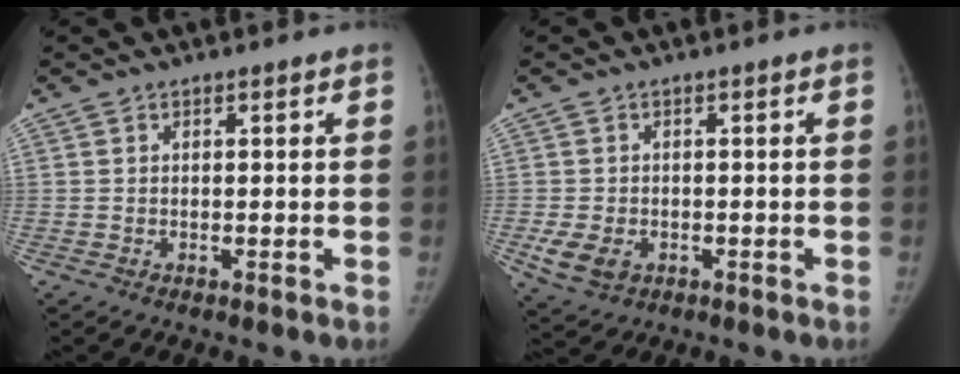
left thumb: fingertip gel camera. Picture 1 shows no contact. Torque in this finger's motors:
{"motor_torque": [-0.07, 0.10, 0.35, -0.35, 0.01]}